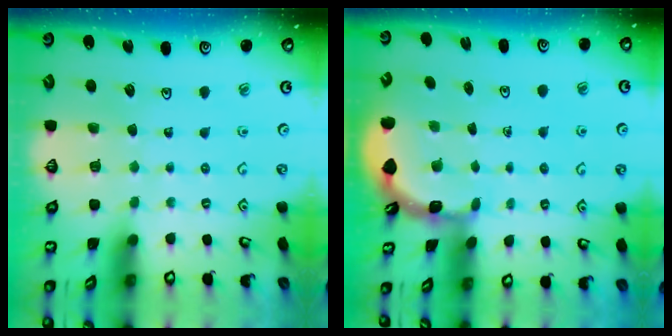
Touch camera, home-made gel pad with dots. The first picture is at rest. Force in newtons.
{"total": 2.0, "press": 2.0, "slide": 0.4}